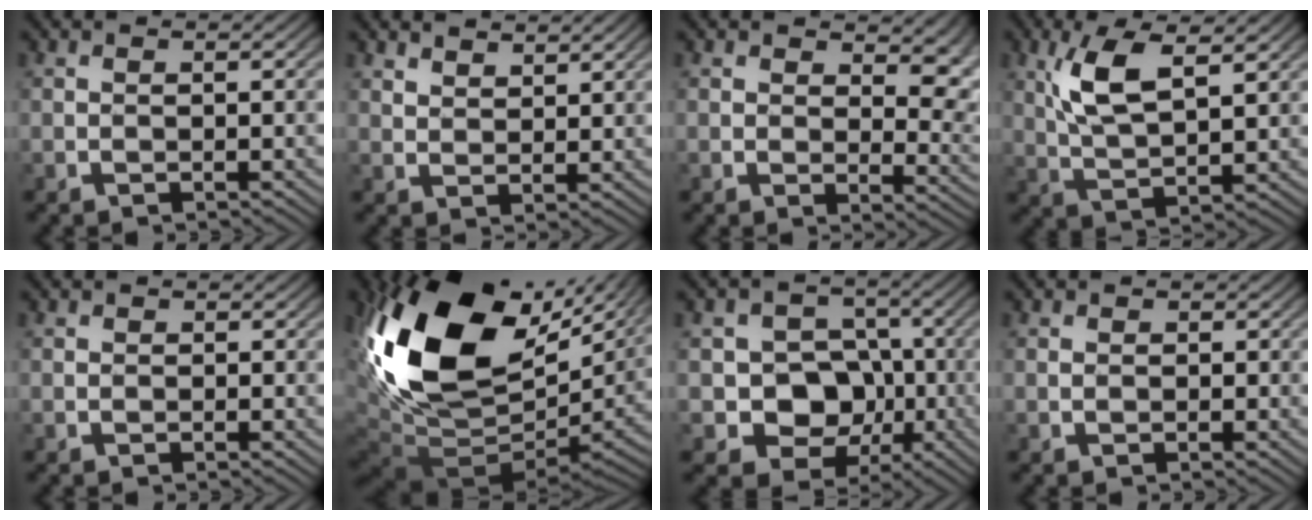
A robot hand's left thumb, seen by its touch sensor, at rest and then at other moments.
{"total": 4.1, "force": [3.2, 1.9, 1.7], "torque": [-0.038, -0.009, 0.065]}
{"total": 8.8, "force": [4.2, 5.0, 5.9], "torque": [-0.104, -0.003, 0.074]}
{"total": 8.6, "force": [3.2, 3.9, 7.0], "torque": [-0.146, 0.004, 0.061]}
{"total": 0.6, "force": [0.1, 0.6, 0.1], "torque": [-0.007, 0.001, -0.003]}
{"total": 18.4, "force": [4.4, 10.0, 14.8], "torque": [-0.310, -0.030, 0.105]}
{"total": 9.0, "force": [-2.4, 7.6, 4.3], "torque": [-0.067, -0.011, -0.067]}
{"total": 0.9, "force": [0.2, 0.8, 0.4], "torque": [-0.012, 0.001, -0.002]}